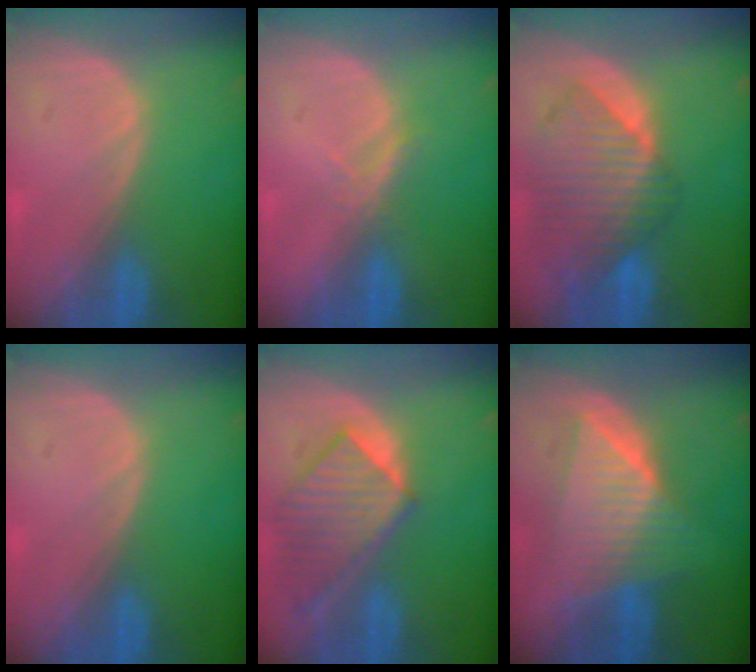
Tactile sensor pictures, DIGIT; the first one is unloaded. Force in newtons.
{"total": 1.8, "press": 1.6, "slide": 0.7}
{"total": 10.3, "press": 8.8, "slide": 5.3}
{"total": 0.0}
{"total": 8.9, "press": 7.9, "slide": 4.1}
{"total": 8.7, "press": 8.7, "slide": 0.4}